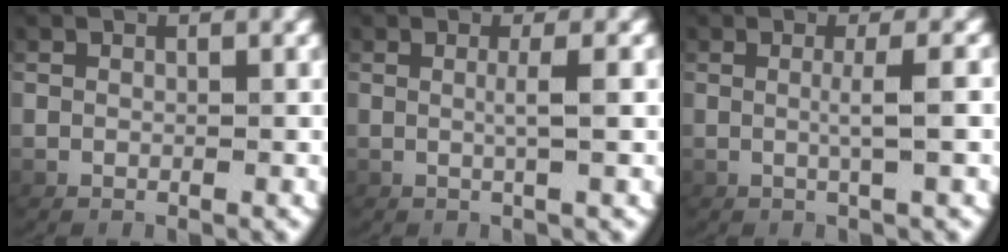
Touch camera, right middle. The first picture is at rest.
{"total": 1.6, "force": [0.3, -0.6, 1.5], "torque": [-0.029, 0.000, 0.008]}
{"total": 2.0, "force": [0.2, -0.6, 1.8], "torque": [-0.037, 0.001, 0.006]}